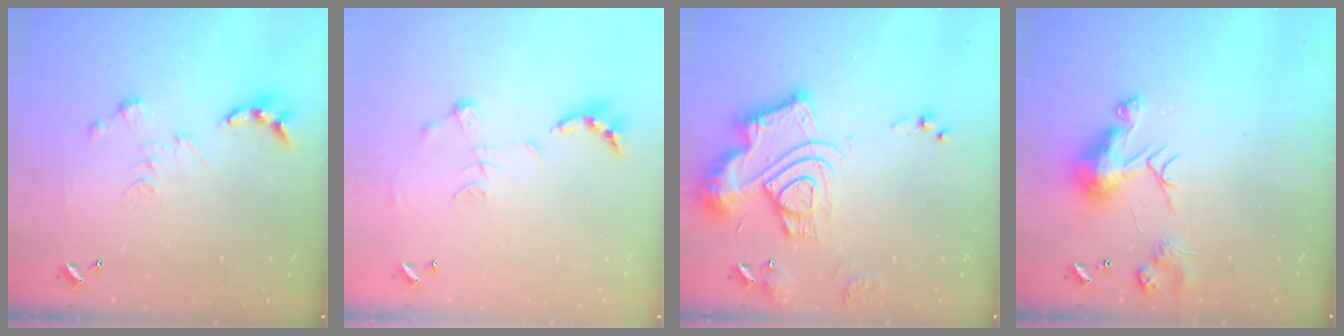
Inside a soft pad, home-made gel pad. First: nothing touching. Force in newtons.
{"total": 1.3, "press": 1.2, "slide": 0.3}
{"total": 19.6, "press": 19.5, "slide": 2.1}
{"total": 8.3, "press": 8.3, "slide": 0.7}